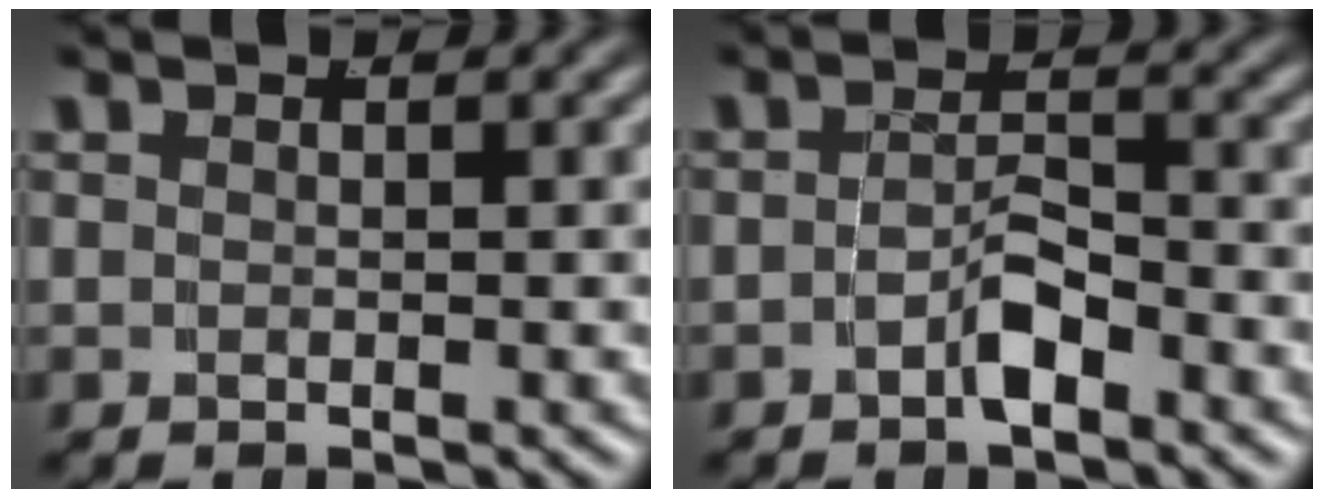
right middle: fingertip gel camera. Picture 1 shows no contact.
{"total": 2.6, "force": [-1.8, 0.9, 1.6], "torque": [-0.021, -0.007, -0.030]}